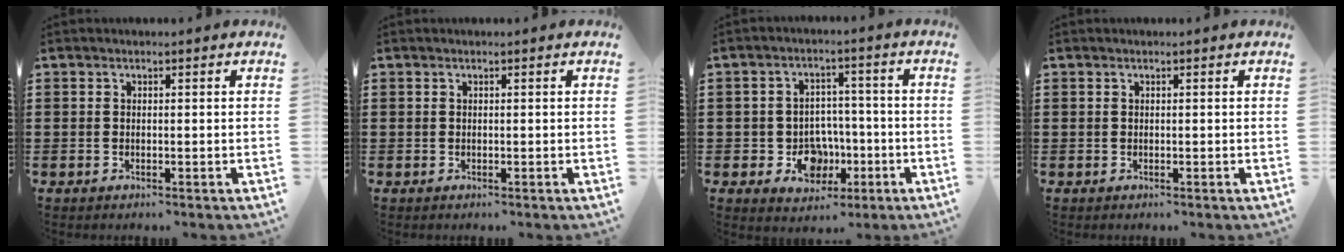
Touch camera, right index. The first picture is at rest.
{"total": 0.0}
{"total": 6.2, "force": [-2.0, 5.3, 2.6], "torque": [-0.040, 0.011, -0.034]}
{"total": 0.0}